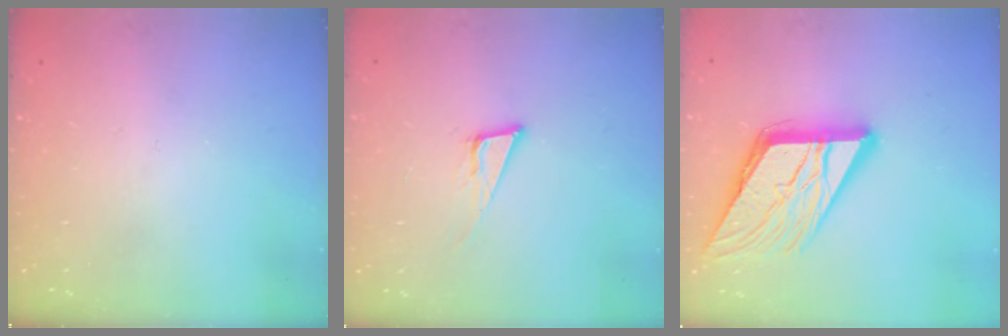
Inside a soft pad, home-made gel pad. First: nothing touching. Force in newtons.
{"total": 7.4, "press": 6.9, "slide": 2.6}
{"total": 17.4, "press": 17.3, "slide": 1.3}